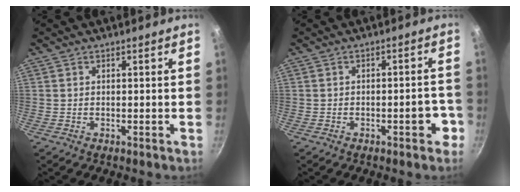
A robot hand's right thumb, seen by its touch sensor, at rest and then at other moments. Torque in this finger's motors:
{"motor_torque": [0.63, 0.53, 0.14, -0.32, 0.13]}